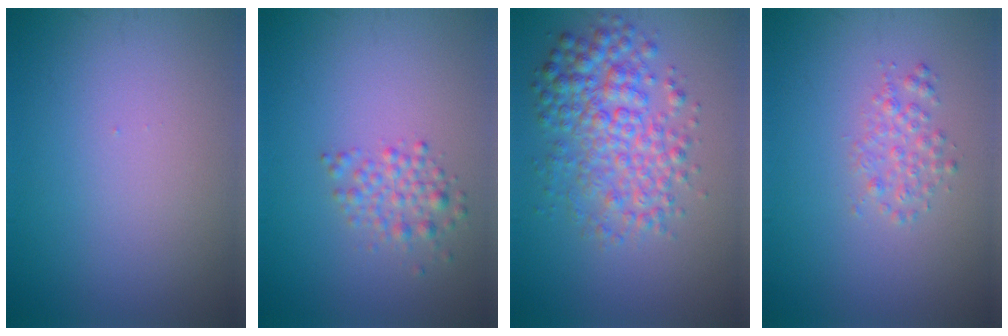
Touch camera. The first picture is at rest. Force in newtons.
{"total": 2.1, "press": 2.1, "slide": 0.0}
{"total": 5.5, "press": 5.5, "slide": 0.1}
{"total": 1.6, "press": 1.6, "slide": 0.1}